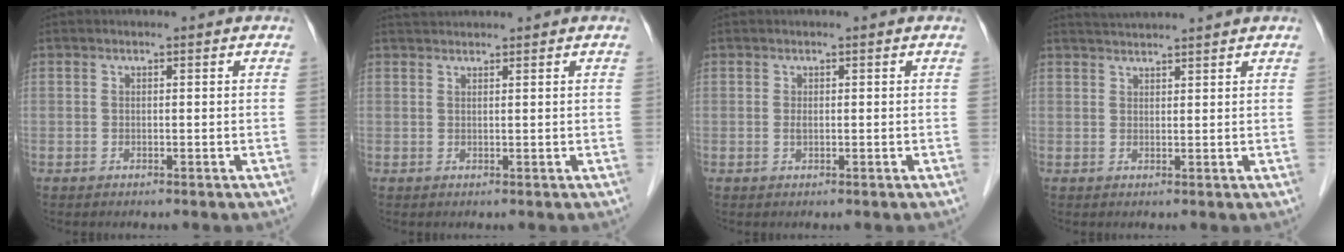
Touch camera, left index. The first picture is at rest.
{"total": 2.9, "force": [2.8, -0.2, 0.9], "torque": [-0.012, 0.024, 0.050]}
{"total": 0.6, "force": [0.1, 0.2, 0.5], "torque": [-0.013, -0.001, 0.001]}
{"total": 4.3, "force": [4.1, -0.8, 1.0], "torque": [-0.016, 0.026, 0.066]}